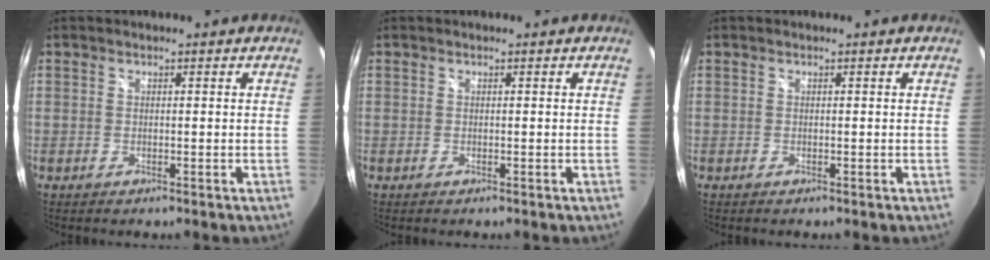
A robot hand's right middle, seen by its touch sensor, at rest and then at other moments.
{"total": 0.0}
{"total": 0.0}